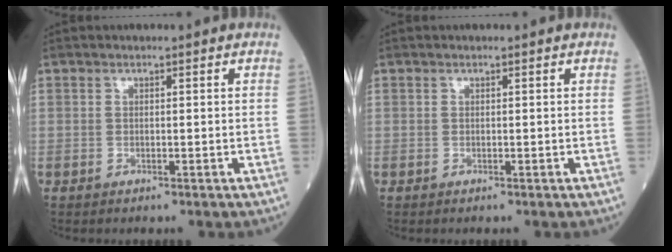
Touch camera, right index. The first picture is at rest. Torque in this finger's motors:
{"motor_torque": [0.27, 0.05, 0.00, -0.01]}